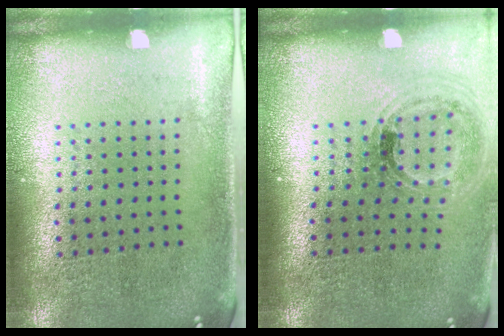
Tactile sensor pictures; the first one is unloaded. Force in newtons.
{"total": 1.0, "press": 1.0, "slide": 0.3}